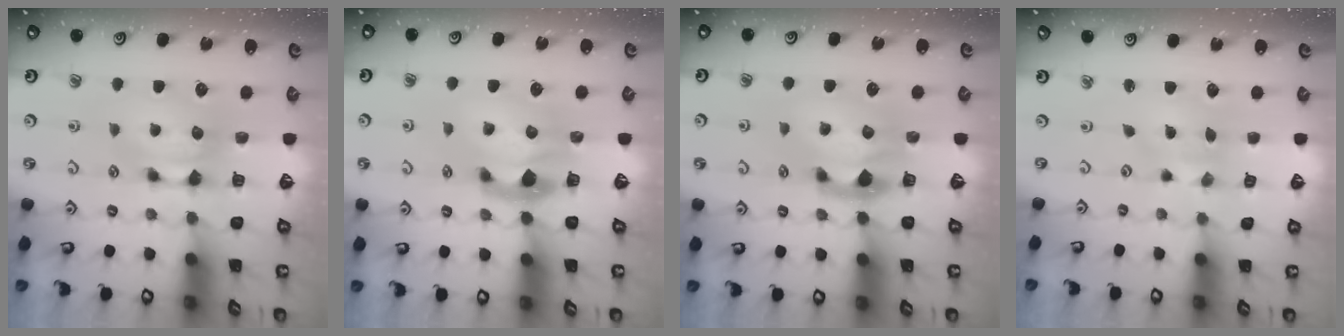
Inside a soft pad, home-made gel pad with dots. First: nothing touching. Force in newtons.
{"total": 2.3, "press": 1.9, "slide": 1.3}
{"total": 2.2, "press": 1.9, "slide": 1.2}
{"total": 2.7, "press": 2.6, "slide": 1.0}